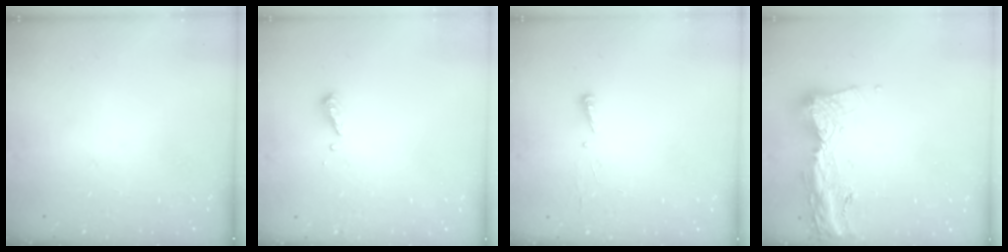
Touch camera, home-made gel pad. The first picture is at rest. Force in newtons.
{"total": 4.2, "press": 4.2, "slide": 0.3}
{"total": 4.1, "press": 4.0, "slide": 1.0}
{"total": 15.5, "press": 15.4, "slide": 1.5}